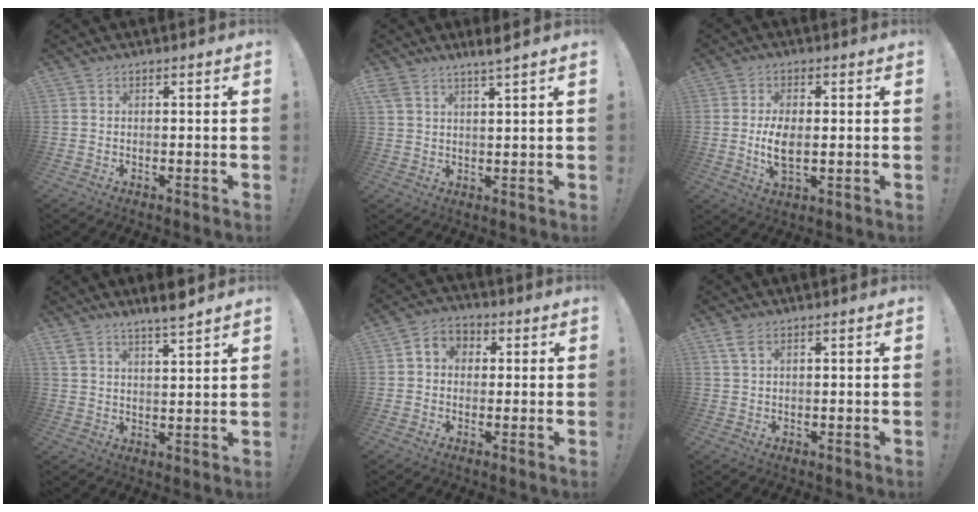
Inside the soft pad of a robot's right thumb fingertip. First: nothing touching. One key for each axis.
{"total": 4.2, "fx": 3.5, "fy": -0.1, "fz": 2.4, "tx": -0.048, "ty": -0.018, "tz": 0.062}
{"total": 6.9, "fx": -0.3, "fy": 3.5, "fz": 5.9, "tx": -0.112, "ty": -0.010, "tz": -0.010}
{"total": 4.5, "fx": 3.9, "fy": 0.2, "fz": 2.2, "tx": -0.033, "ty": -0.026, "tz": 0.066}
{"total": 5.2, "fx": 0.4, "fy": 4.6, "fz": 2.4, "tx": -0.034, "ty": 0.009, "tz": 0.009}
{"total": 3.0, "fx": 1.7, "fy": 1.3, "fz": 2.2, "tx": -0.051, "ty": 0.003, "tz": 0.032}